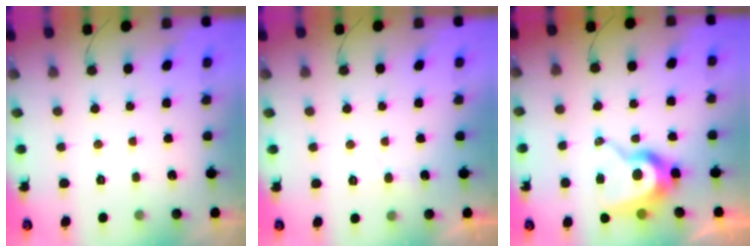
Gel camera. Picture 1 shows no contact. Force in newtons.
{"total": 3.5, "press": 3.5, "slide": 0.4}
{"total": 12.3, "press": 12.3, "slide": 1.1}